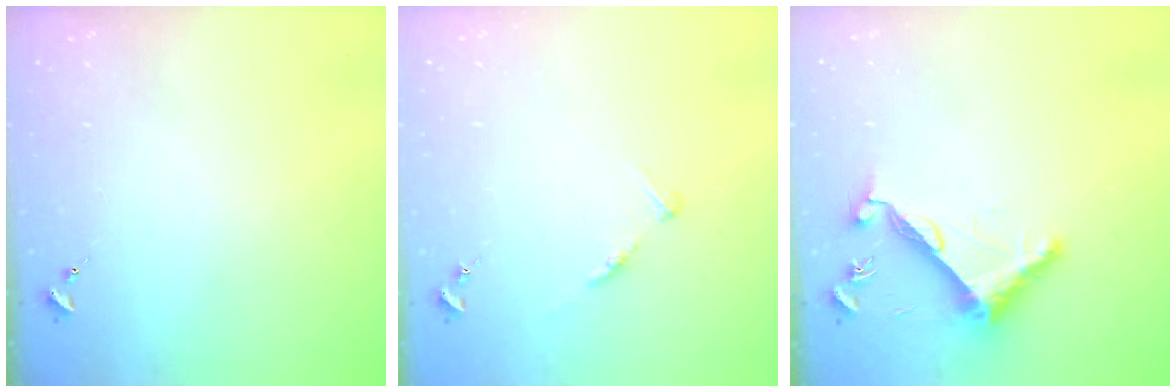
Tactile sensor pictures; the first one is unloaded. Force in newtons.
{"total": 5.8, "press": 5.8, "slide": 0.6}
{"total": 8.3, "press": 8.2, "slide": 0.5}